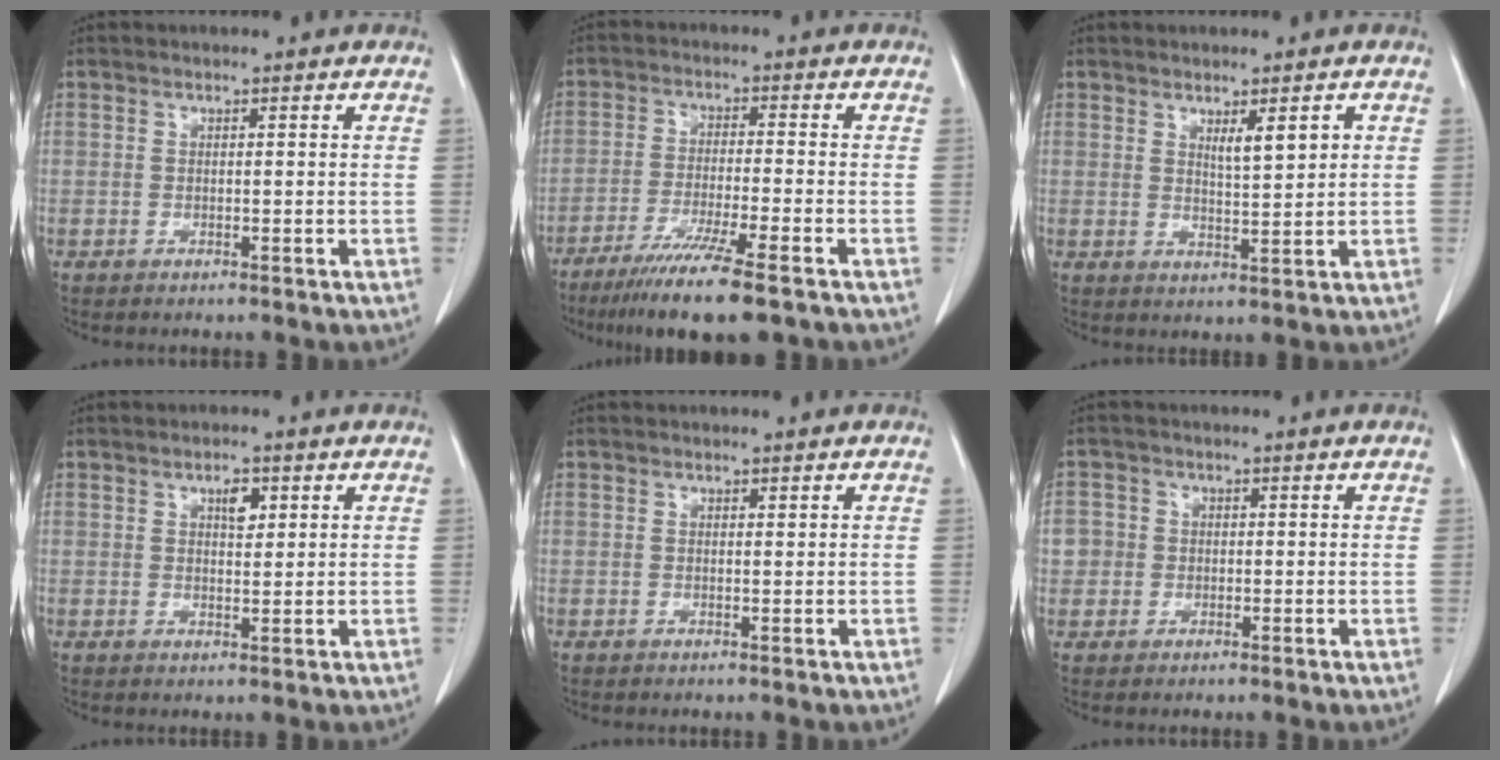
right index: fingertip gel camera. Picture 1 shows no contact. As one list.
[{"total": 10.7, "force": [-7.6, -0.3, 7.6], "torque": [-0.126, -0.030, -0.122]}, {"total": 3.6, "force": [1.6, 0.6, 3.2], "torque": [-0.055, -0.006, 0.029]}, {"total": 2.6, "force": [1.2, 1.1, 2.0], "torque": [-0.032, -0.001, 0.020]}, {"total": 0.0}, {"total": 3.0, "force": [-0.1, 3.0, 0.1], "torque": [0.015, 0.011, -0.002]}]